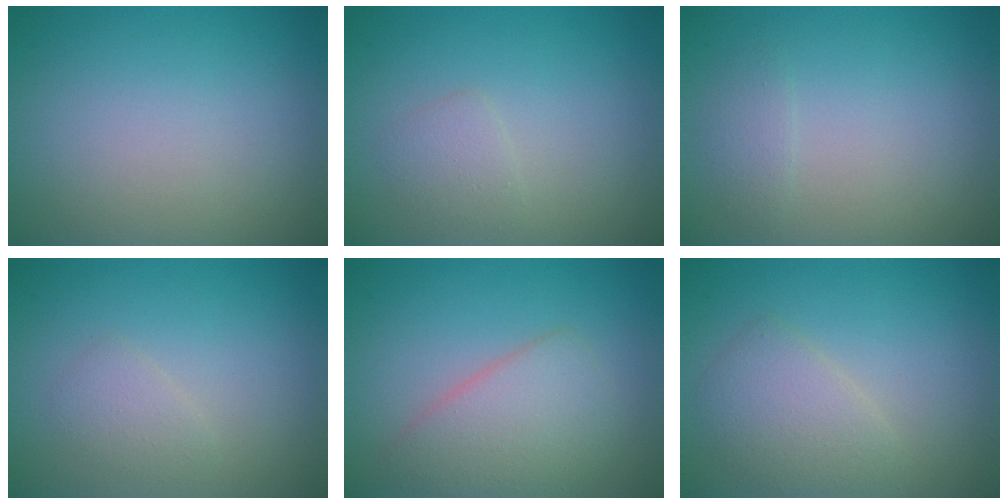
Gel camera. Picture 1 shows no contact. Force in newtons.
{"total": 1.4, "press": 1.4, "slide": 0.1}
{"total": 1.1, "press": 1.1, "slide": 0.0}
{"total": 1.3, "press": 1.3, "slide": 0.0}
{"total": 3.9, "press": 3.9, "slide": 0.2}
{"total": 2.9, "press": 2.9, "slide": 0.1}